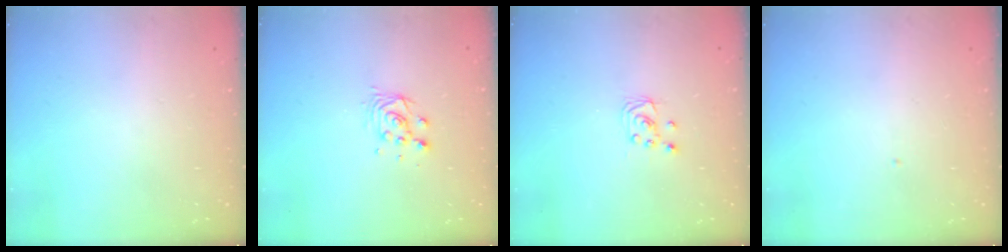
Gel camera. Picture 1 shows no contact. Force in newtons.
{"total": 4.7, "press": 4.7, "slide": 0.4}
{"total": 2.3, "press": 2.2, "slide": 0.3}
{"total": 0.0}